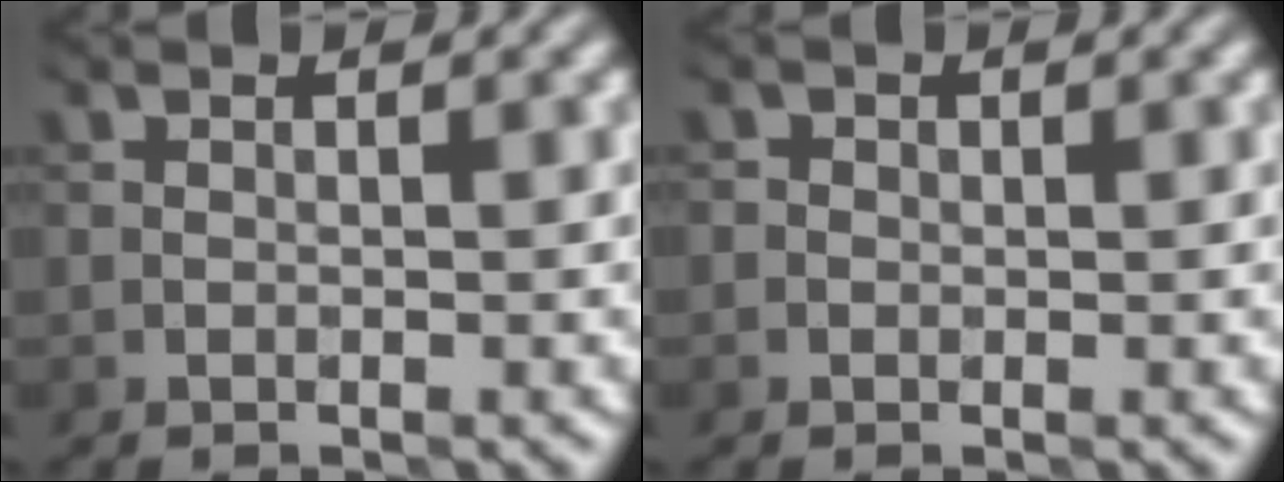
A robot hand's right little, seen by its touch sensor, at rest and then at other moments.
{"total": 0.5, "force": [-0.1, 0.4, -0.3], "torque": [0.014, -0.004, -0.006]}